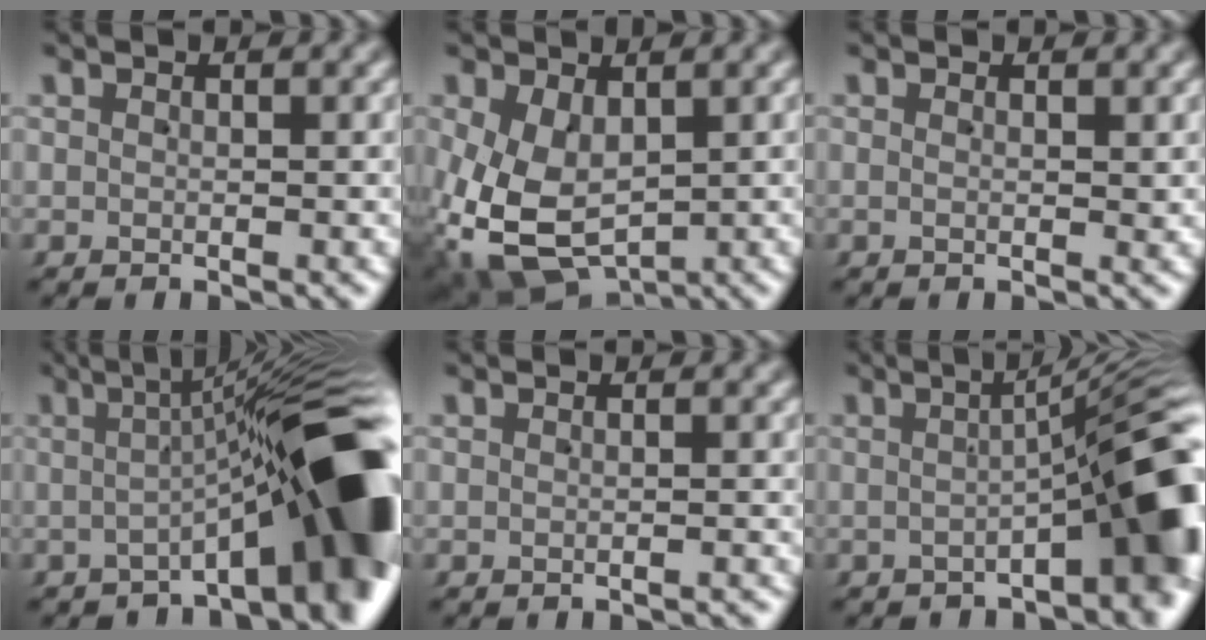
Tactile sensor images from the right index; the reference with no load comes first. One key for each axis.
{"total": 11.5, "fx": -3.2, "fy": 9.0, "fz": 6.3, "tx": -0.156, "ty": -0.060, "tz": -0.031}
{"total": 0.0}
{"total": 14.1, "fx": -2.5, "fy": 4.1, "fz": 13.3, "tx": -0.151, "ty": 0.015, "tz": -0.043}
{"total": 0.9, "fx": -0.9, "fy": -0.2, "fz": -0.2, "tx": 0.000, "ty": -0.001, "tz": -0.015}
{"total": 9.8, "fx": -2.8, "fy": 2.7, "fz": 9.0, "tx": -0.097, "ty": 0.015, "tz": -0.044}